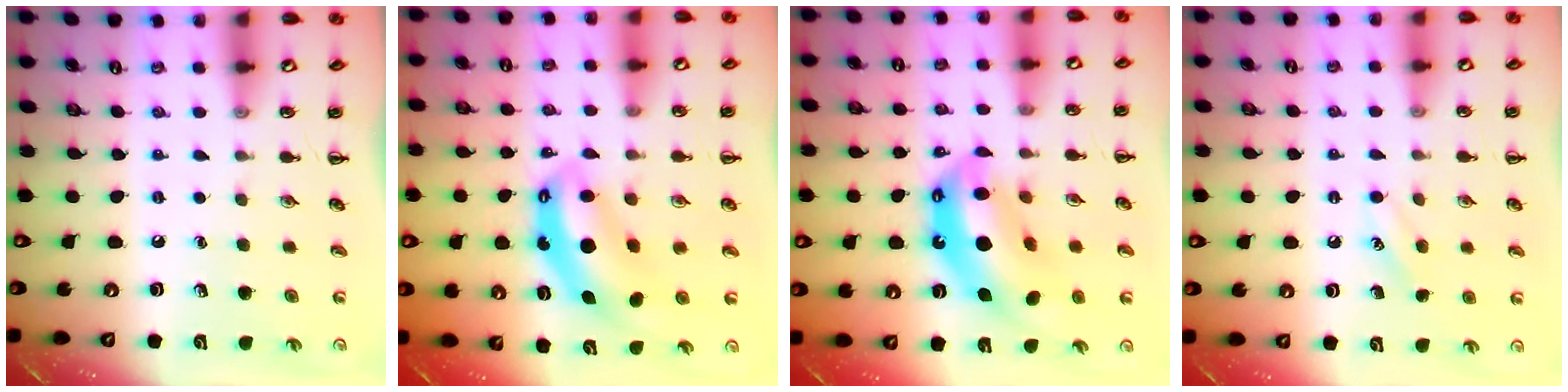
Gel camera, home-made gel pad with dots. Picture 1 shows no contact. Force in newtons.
{"total": 8.3, "press": 8.0, "slide": 2.1}
{"total": 16.0, "press": 15.4, "slide": 4.4}
{"total": 6.8, "press": 6.6, "slide": 2.0}